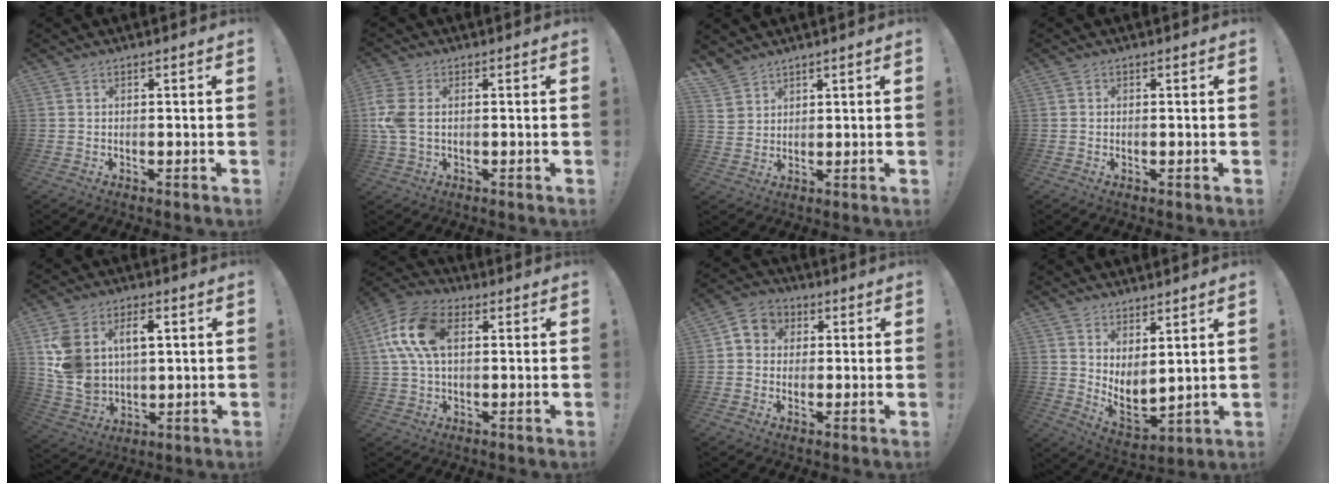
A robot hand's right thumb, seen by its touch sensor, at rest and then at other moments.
{"total": 6.4, "force": [1.0, 4.0, 4.9], "torque": [-0.122, -0.001, 0.020]}
{"total": 4.3, "force": [3.4, 2.5, 0.7], "torque": [-0.015, -0.024, 0.066]}
{"total": 0.0}
{"total": 13.7, "force": [4.7, 9.6, 8.5], "torque": [-0.180, -0.016, 0.090]}
{"total": 14.8, "force": [3.4, 9.0, 11.2], "torque": [-0.219, 0.010, 0.064]}
{"total": 6.6, "force": [0.8, 6.1, 2.3], "torque": [-0.030, 0.009, 0.019]}
{"total": 6.1, "force": [3.0, 2.9, 4.5], "torque": [-0.055, -0.053, 0.066]}